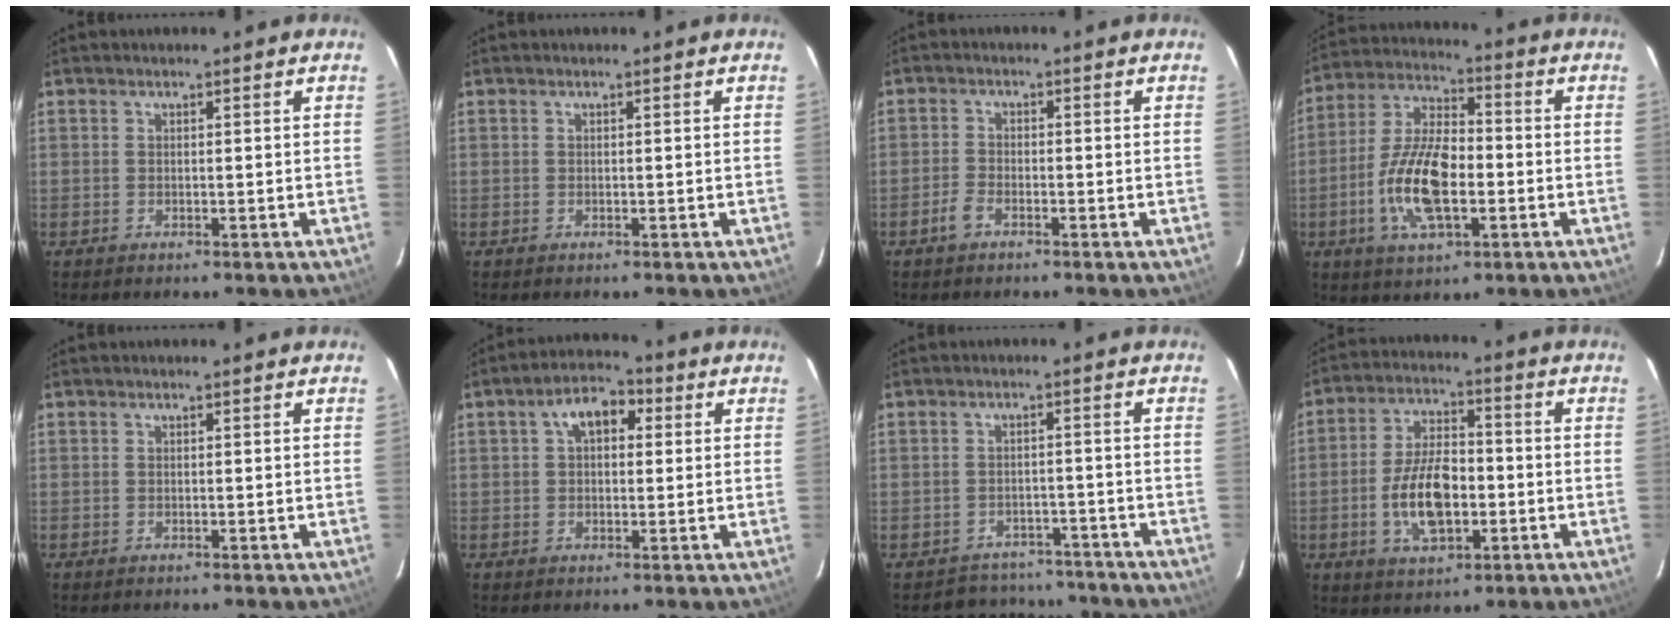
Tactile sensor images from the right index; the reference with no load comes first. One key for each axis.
{"total": 0.0}
{"total": 2.6, "fx": -1.9, "fy": 1.1, "fz": 1.4, "tx": -0.043, "ty": 0.003, "tz": -0.040}
{"total": 14.2, "fx": -3.7, "fy": 6.0, "fz": 12.3, "tx": -0.256, "ty": 0.001, "tz": -0.070}
{"total": 0.0}
{"total": 6.8, "fx": 1.9, "fy": 4.2, "fz": 5.0, "tx": -0.084, "ty": 0.030, "tz": 0.031}
{"total": 8.4, "fx": -7.0, "fy": 4.5, "fz": 0.4, "tx": -0.013, "ty": 0.033, "tz": -0.086}
{"total": 11.8, "fx": -2.9, "fy": 6.0, "fz": 9.8, "tx": -0.192, "ty": 0.008, "tz": -0.045}